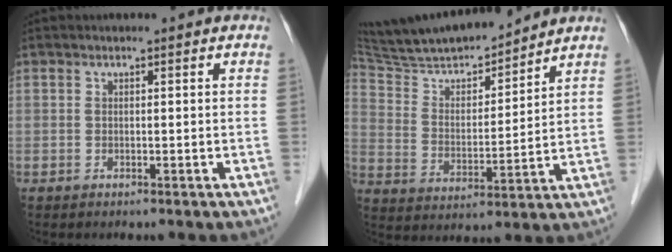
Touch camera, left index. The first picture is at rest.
{"total": 16.8, "force": [15.5, 1.9, 6.2], "torque": [-0.115, 0.009, 0.274]}